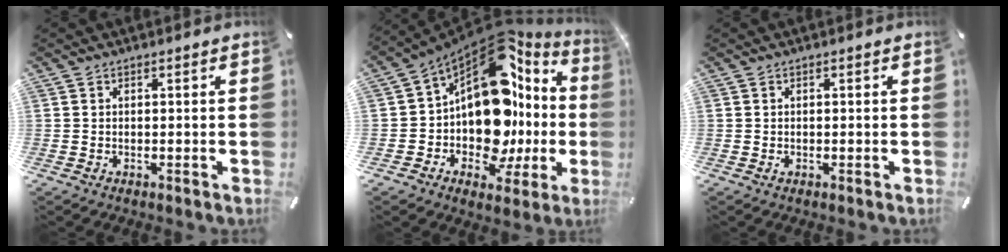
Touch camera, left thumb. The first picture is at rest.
{"total": 18.9, "force": [3.6, 11.0, 15.0], "torque": [-0.255, -0.079, 0.061]}
{"total": 0.5, "force": [-0.2, 0.3, 0.4], "torque": [-0.008, -0.001, -0.003]}